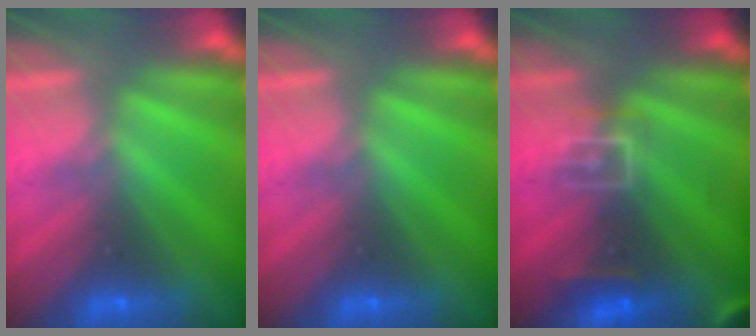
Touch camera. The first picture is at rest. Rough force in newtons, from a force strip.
{"total": 0.0}
{"total": 7.1}